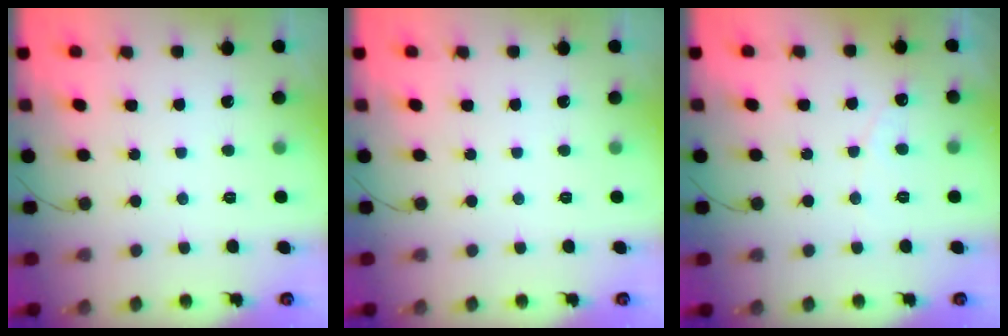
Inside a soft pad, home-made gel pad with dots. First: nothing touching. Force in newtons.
{"total": 0.0}
{"total": 2.9, "press": 2.9, "slide": 0.2}